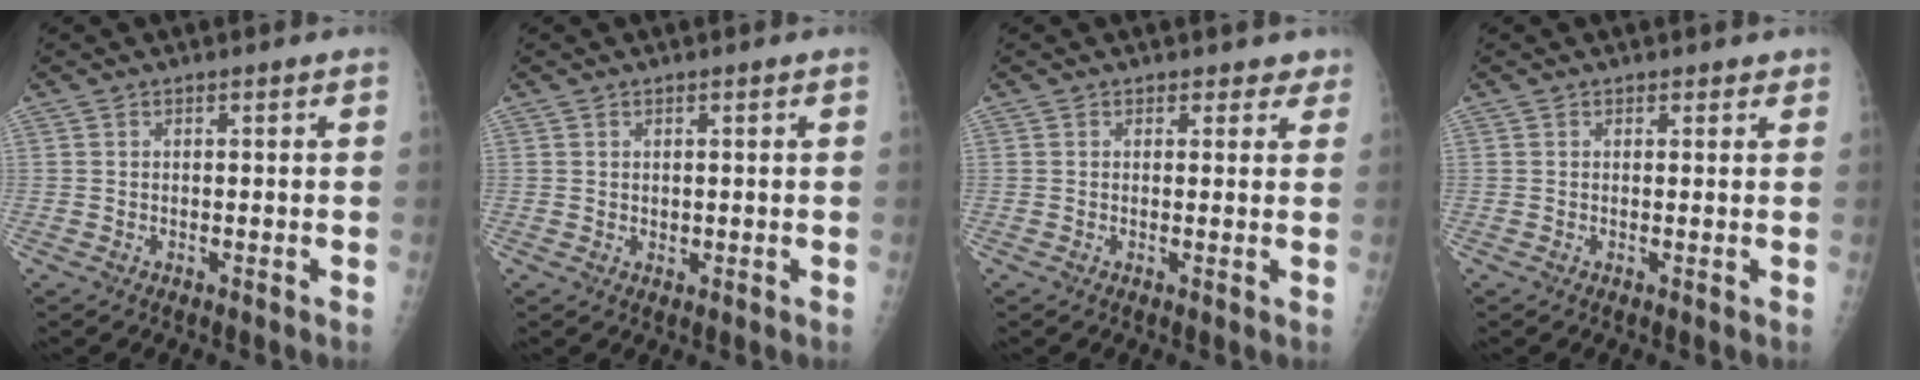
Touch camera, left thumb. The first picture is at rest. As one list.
[{"total": 1.1, "force": [0.5, 0.9, 0.3], "torque": [0.002, -0.003, 0.007]}, {"total": 2.4, "force": [1.8, 1.6, 0.0], "torque": [0.026, -0.008, 0.009]}, {"total": 1.2, "force": [0.8, 0.8, 0.0], "torque": [0.016, -0.004, 0.005]}]